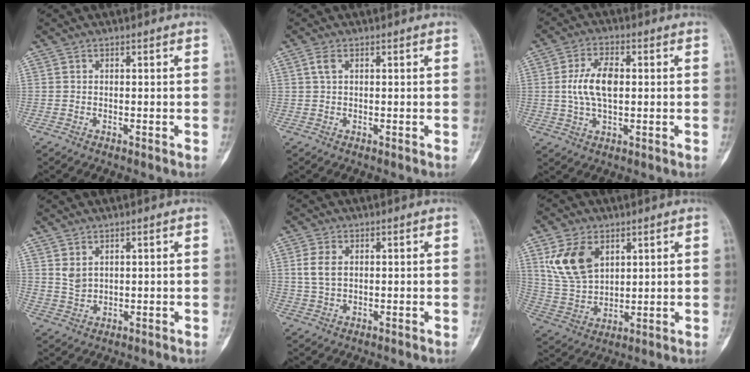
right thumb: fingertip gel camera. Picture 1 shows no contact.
{"total": 1.7, "force": [0.6, 0.8, 1.3], "torque": [-0.036, 0.010, 0.015]}
{"total": 8.6, "force": [0.6, 4.4, 7.4], "torque": [-0.145, 0.007, 0.010]}
{"total": 3.1, "force": [1.4, 2.0, 1.8], "torque": [-0.030, -0.011, 0.037]}
{"total": 4.3, "force": [0.9, 2.7, 3.2], "torque": [-0.069, 0.002, 0.019]}
{"total": 12.1, "force": [5.1, 7.8, 7.8], "torque": [-0.136, -0.016, 0.111]}